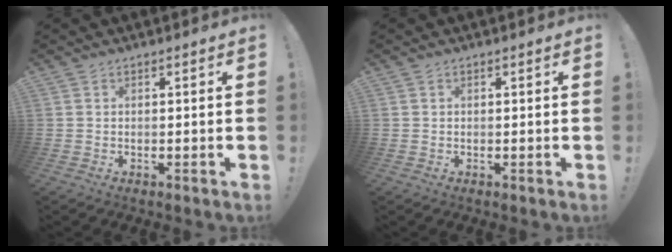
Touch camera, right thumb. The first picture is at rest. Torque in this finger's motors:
{"motor_torque": [-0.03, 0.13, 0.16, -0.10, 0.00]}